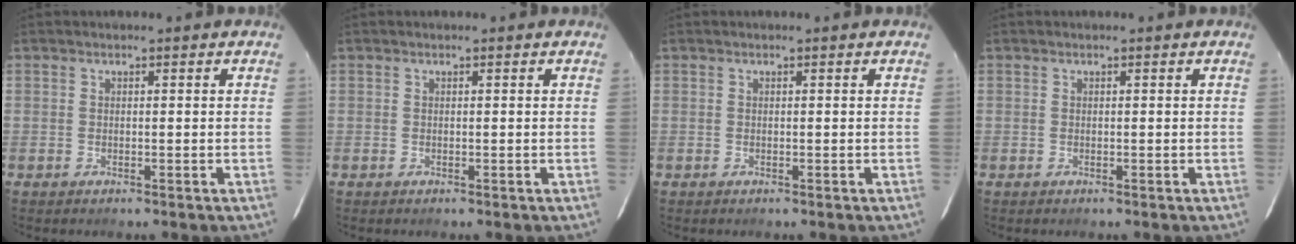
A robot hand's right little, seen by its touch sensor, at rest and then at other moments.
{"total": 0.0}
{"total": 0.0}
{"total": 0.0}